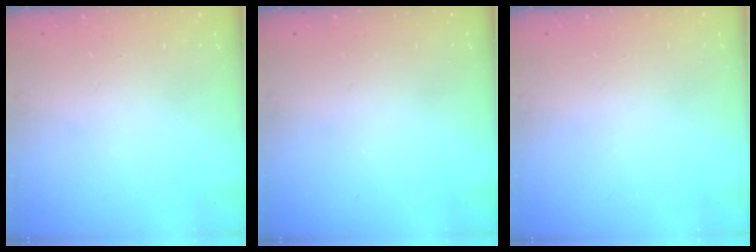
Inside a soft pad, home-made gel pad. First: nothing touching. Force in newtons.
{"total": 0.0}
{"total": 0.0}